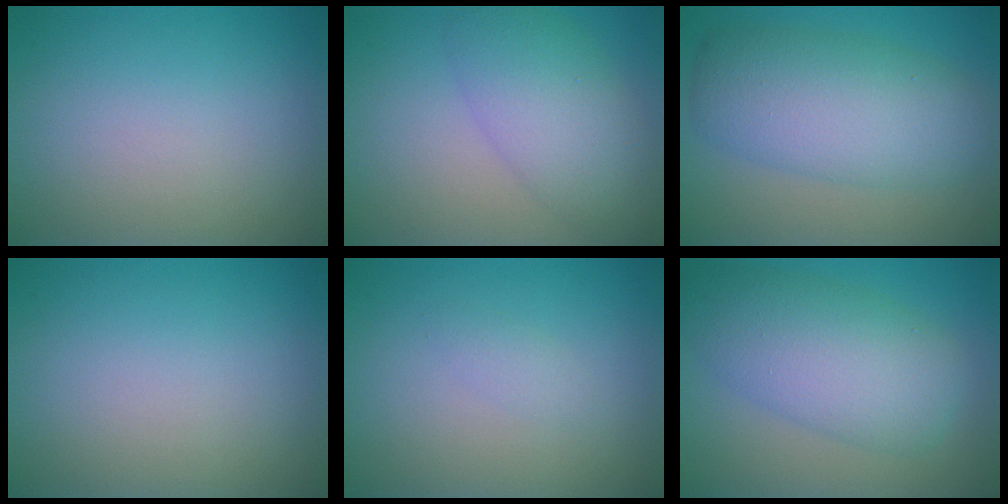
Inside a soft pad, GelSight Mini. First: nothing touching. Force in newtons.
{"total": 5.6, "press": 5.6, "slide": 0.2}
{"total": 7.5, "press": 7.5, "slide": 0.2}
{"total": 0.0}
{"total": 0.9, "press": 0.9, "slide": 0.0}
{"total": 7.4, "press": 7.4, "slide": 0.2}